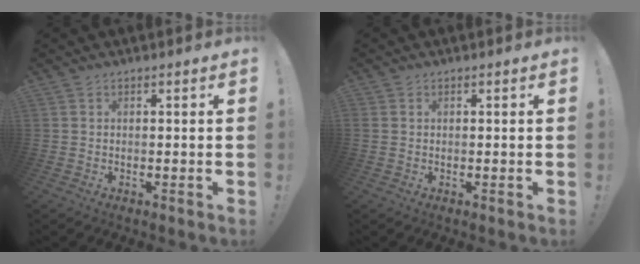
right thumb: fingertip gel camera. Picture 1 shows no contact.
{"total": 0.6, "force": [0.2, 0.6, 0.1], "torque": [-0.011, 0.005, 0.006]}